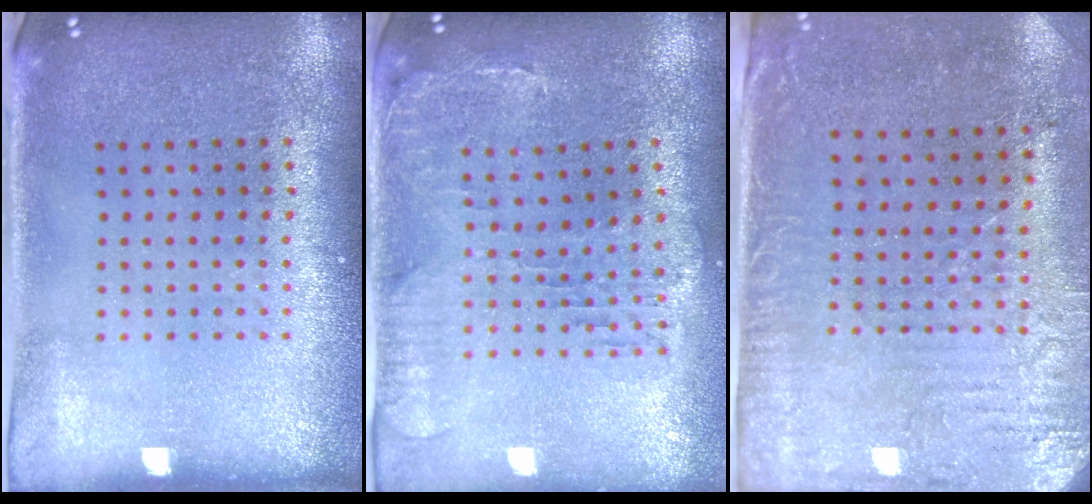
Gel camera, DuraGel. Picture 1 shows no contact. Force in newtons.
{"total": 0.7, "press": 0.6, "slide": 0.2}
{"total": 3.0, "press": 2.5, "slide": 1.7}